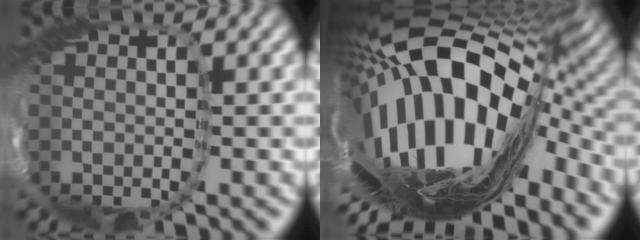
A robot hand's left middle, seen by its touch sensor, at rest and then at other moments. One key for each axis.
{"total": 11.3, "fx": -2.6, "fy": 4.0, "fz": 10.3, "tx": -0.197, "ty": -0.019, "tz": -0.040}